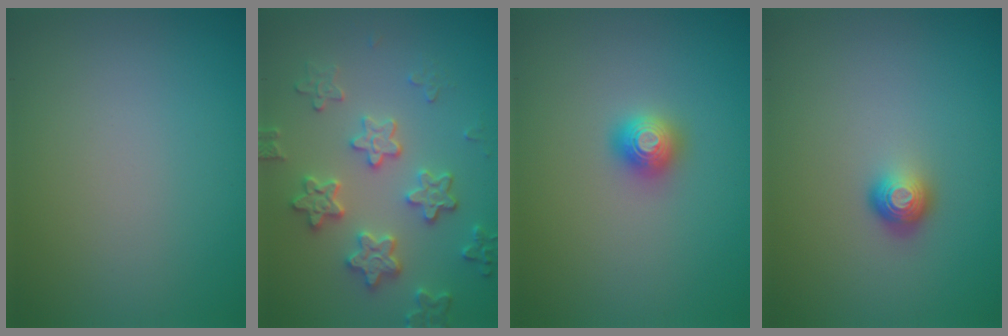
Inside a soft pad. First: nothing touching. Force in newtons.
{"total": 4.0, "press": 3.9, "slide": 1.2}
{"total": 2.0, "press": 2.0, "slide": 0.2}
{"total": 1.9, "press": 1.3, "slide": 1.4}